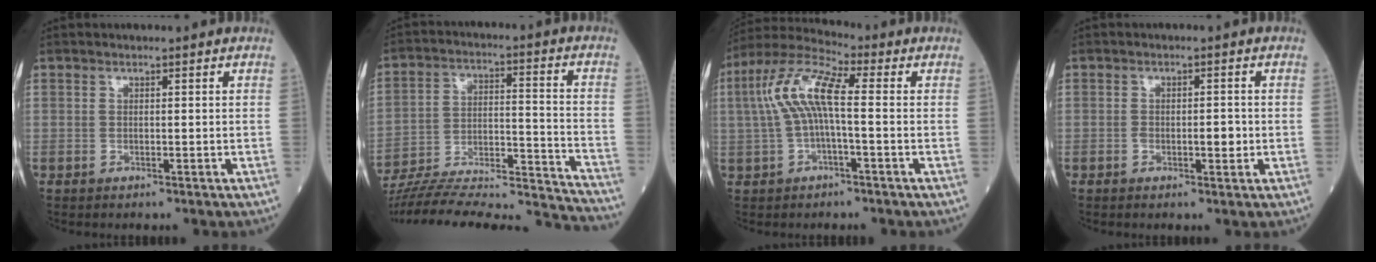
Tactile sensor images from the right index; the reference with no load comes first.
{"total": 28.2, "force": [-26.0, 2.3, 10.6], "torque": [-0.162, -0.006, -0.383]}
{"total": 9.4, "force": [0.4, 1.9, 9.2], "torque": [-0.201, 0.029, 0.002]}
{"total": 2.7, "force": [-0.6, 1.0, 2.4], "torque": [-0.038, 0.002, -0.007]}